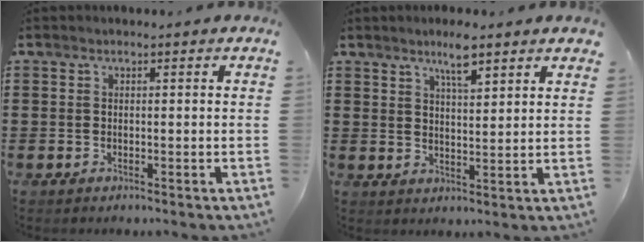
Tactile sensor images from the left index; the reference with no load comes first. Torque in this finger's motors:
{"motor_torque": [0.43, 0.45, 0.27, 0.04]}